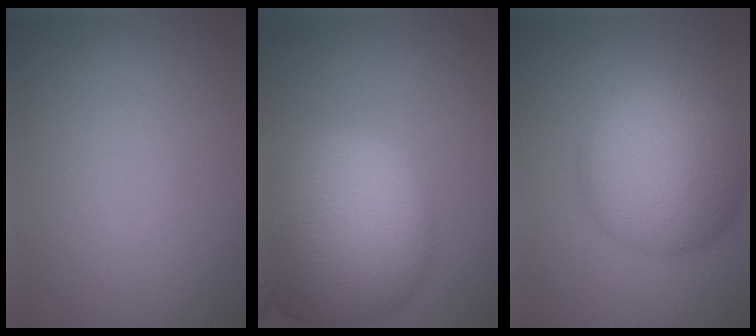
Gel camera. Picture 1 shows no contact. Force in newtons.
{"total": 14.8, "press": 14.8, "slide": 1.0}
{"total": 10.6, "press": 10.6, "slide": 0.1}